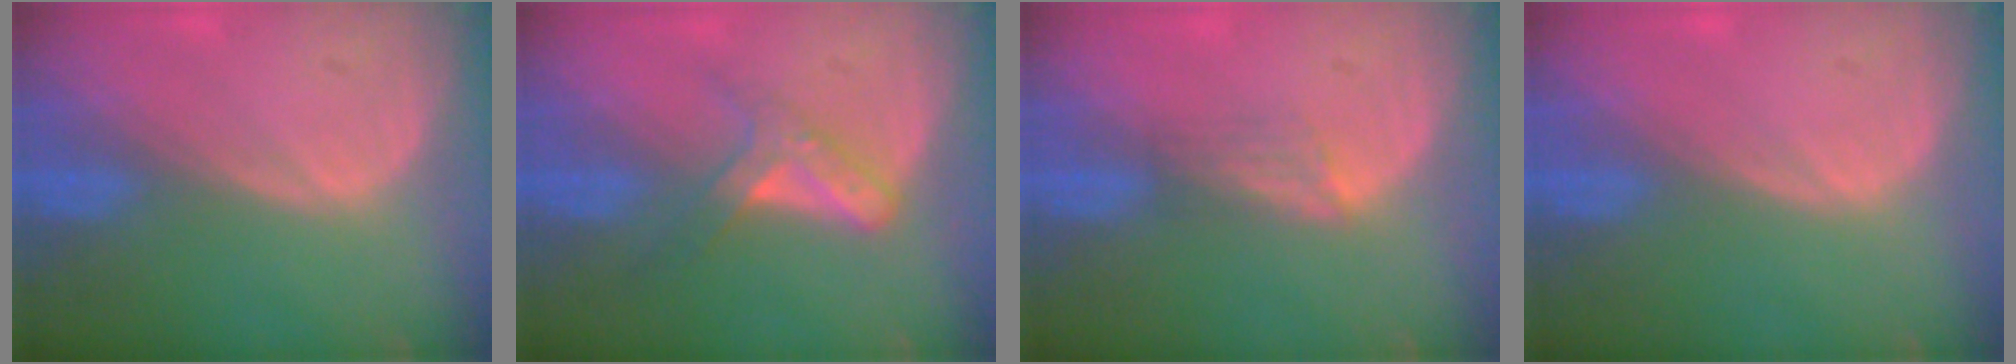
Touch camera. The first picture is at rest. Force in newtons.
{"total": 5.6, "press": 4.9, "slide": 2.7}
{"total": 2.4, "press": 1.9, "slide": 1.5}
{"total": 0.0}